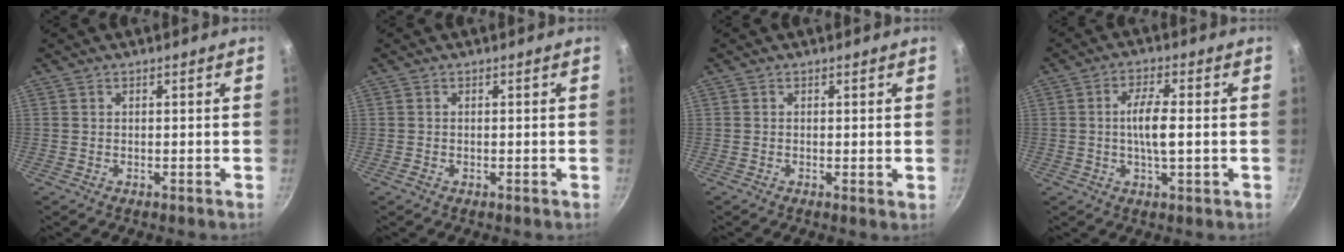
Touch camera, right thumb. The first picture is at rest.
{"total": 0.0}
{"total": 0.7, "force": [0.2, 0.1, 0.7], "torque": [-0.009, -0.006, -0.001]}
{"total": 6.5, "force": [-0.2, 1.9, 6.3], "torque": [-0.125, 0.005, -0.008]}